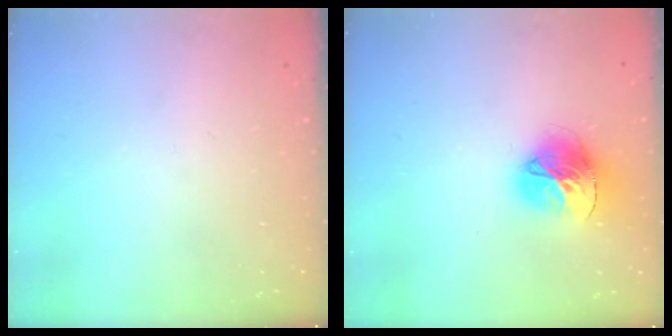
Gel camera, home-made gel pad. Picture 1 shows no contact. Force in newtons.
{"total": 16.0, "press": 15.9, "slide": 1.7}